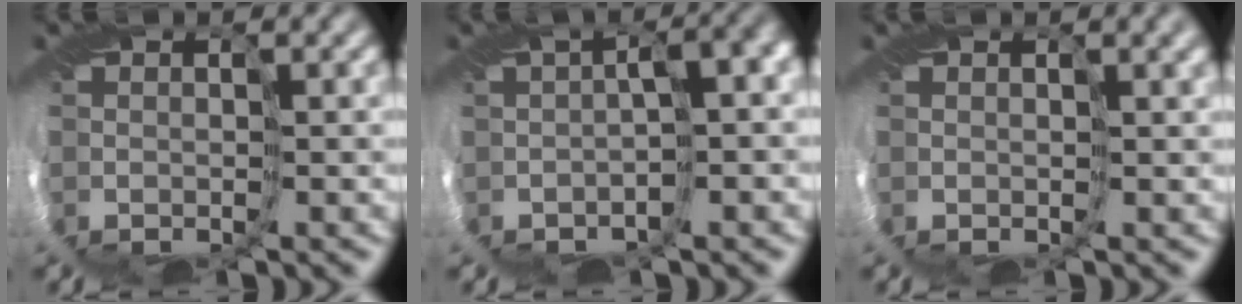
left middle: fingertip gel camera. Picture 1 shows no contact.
{"total": 4.8, "force": [-1.3, 1.6, 4.4], "torque": [-0.049, 0.009, -0.013]}
{"total": 1.8, "force": [1.0, 0.4, 1.4], "torque": [-0.022, 0.005, 0.017]}